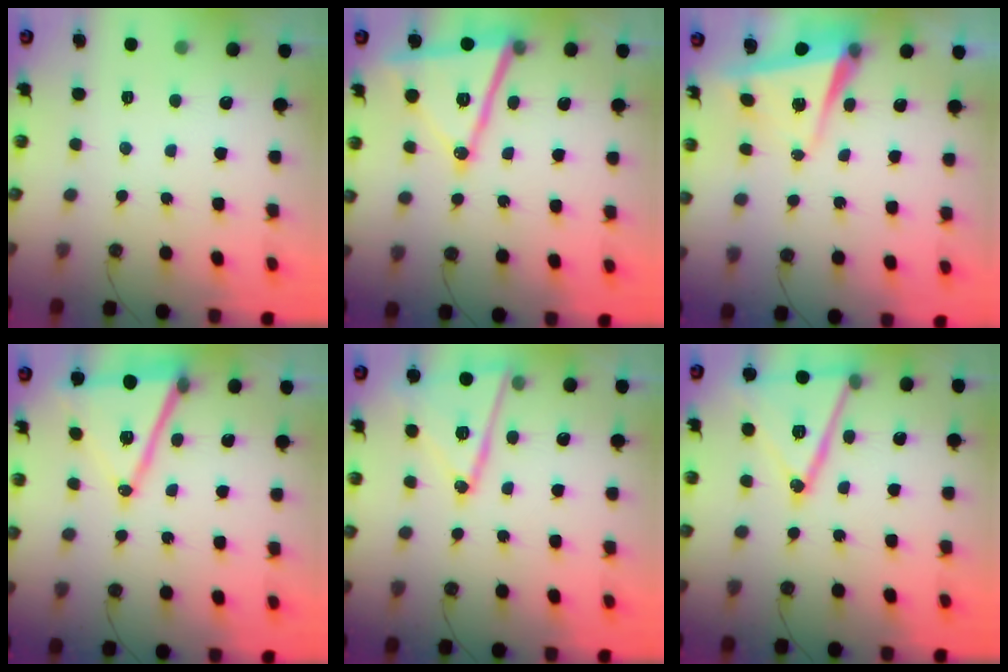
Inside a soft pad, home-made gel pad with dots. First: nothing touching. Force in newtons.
{"total": 15.7, "press": 15.2, "slide": 3.9}
{"total": 5.0, "press": 4.9, "slide": 1.2}
{"total": 15.6, "press": 15.1, "slide": 3.9}
{"total": 16.6, "press": 16.5, "slide": 1.7}
{"total": 19.4, "press": 19.1, "slide": 3.3}